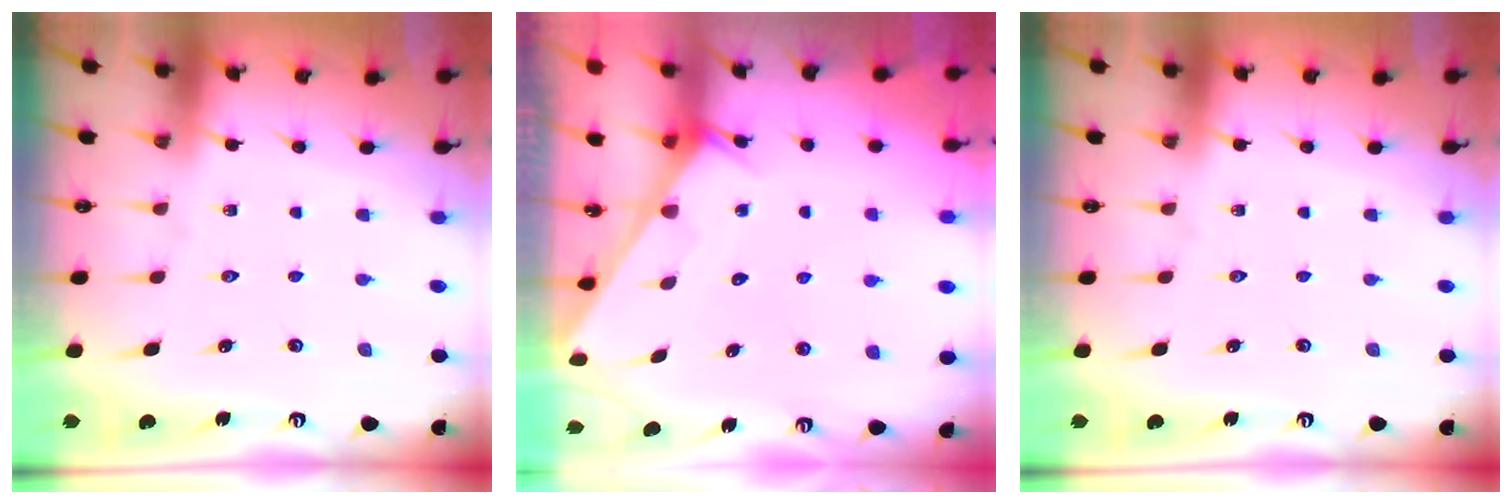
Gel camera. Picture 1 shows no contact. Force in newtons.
{"total": 2.6, "press": 2.6, "slide": 0.2}
{"total": 0.0}